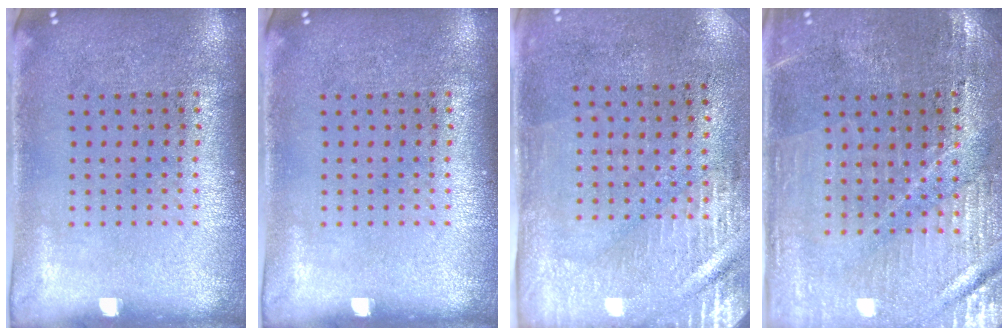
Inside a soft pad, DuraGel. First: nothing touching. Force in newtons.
{"total": 0.0}
{"total": 2.9, "press": 2.5, "slide": 1.5}
{"total": 1.3, "press": 1.3, "slide": 0.2}